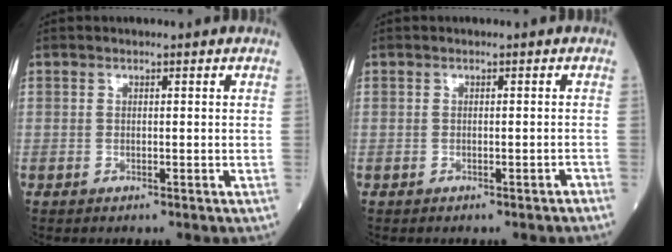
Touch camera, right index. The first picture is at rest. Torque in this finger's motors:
{"motor_torque": [0.00, 0.00, 0.00, 0.01]}